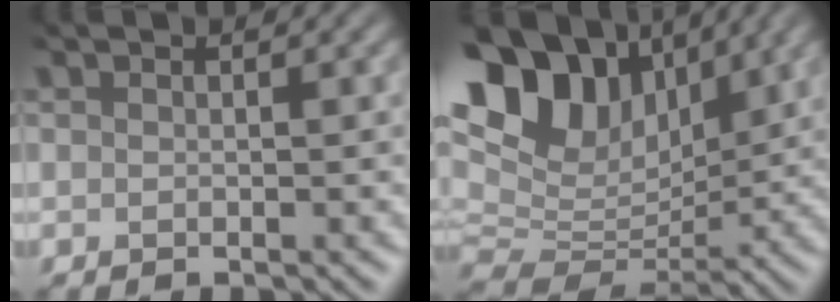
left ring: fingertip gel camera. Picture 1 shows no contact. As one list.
[{"total": 12.9, "force": [6.0, 7.8, 8.3], "torque": [-0.168, 0.021, 0.112]}]